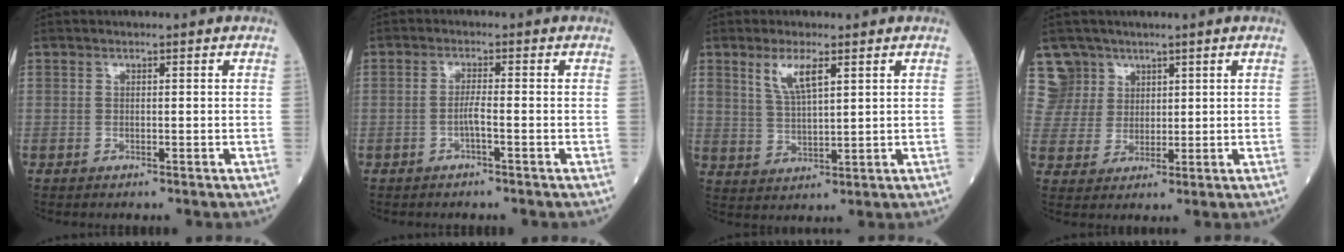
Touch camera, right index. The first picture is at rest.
{"total": 2.0, "force": [-0.8, -0.1, 1.9], "torque": [-0.034, 0.001, -0.018]}
{"total": 5.6, "force": [3.0, 1.4, 4.6], "torque": [-0.095, -0.002, 0.062]}
{"total": 6.6, "force": [4.1, 5.0, -1.2], "torque": [0.034, 0.007, 0.082]}